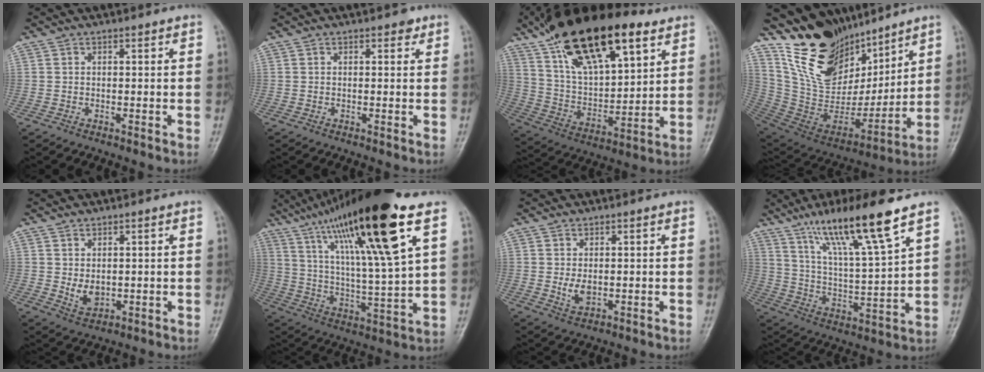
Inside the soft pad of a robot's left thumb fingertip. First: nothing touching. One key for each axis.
{"total": 1.1, "fx": 0.6, "fy": 0.7, "fz": 0.6, "tx": 0.003, "ty": -0.002, "tz": 0.004}
{"total": 24.8, "fx": 14.4, "fy": 10.3, "fz": 17.3, "tx": -0.277, "ty": -0.037, "tz": 0.261}
{"total": 21.5, "fx": 15.5, "fy": 11.2, "fz": 9.8, "tx": -0.124, "ty": -0.088, "tz": 0.288}
{"total": 3.7, "fx": 0.3, "fy": 2.7, "fz": 2.5, "tx": -0.030, "ty": -0.013, "tz": 0.014}
{"total": 24.6, "fx": 13.1, "fy": 3.5, "fz": 20.6, "tx": -0.356, "ty": -0.028, "tz": 0.226}
{"total": 3.0, "fx": 0.0, "fy": 2.0, "fz": 2.3, "tx": -0.032, "ty": -0.009, "tz": 0.006}
{"total": 16.6, "fx": 10.9, "fy": 1.3, "fz": 12.5, "tx": -0.215, "ty": -0.052, "tz": 0.198}